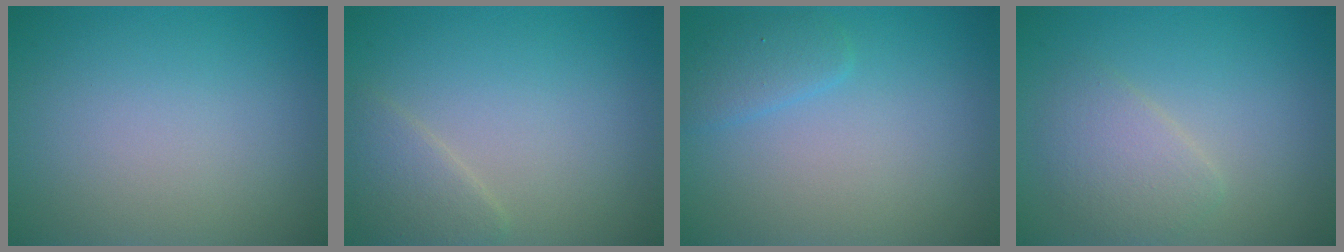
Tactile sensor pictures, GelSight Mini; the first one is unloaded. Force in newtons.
{"total": 2.1, "press": 2.1, "slide": 0.1}
{"total": 1.8, "press": 1.8, "slide": 0.1}
{"total": 2.5, "press": 2.5, "slide": 0.1}